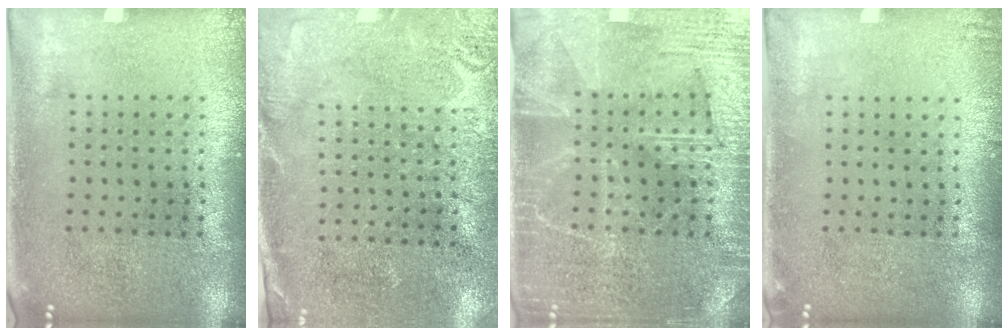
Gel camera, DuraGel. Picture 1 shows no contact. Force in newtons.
{"total": 2.7, "press": 2.6, "slide": 0.9}
{"total": 3.8, "press": 3.7, "slide": 1.0}
{"total": 0.8, "press": 0.8, "slide": 0.1}